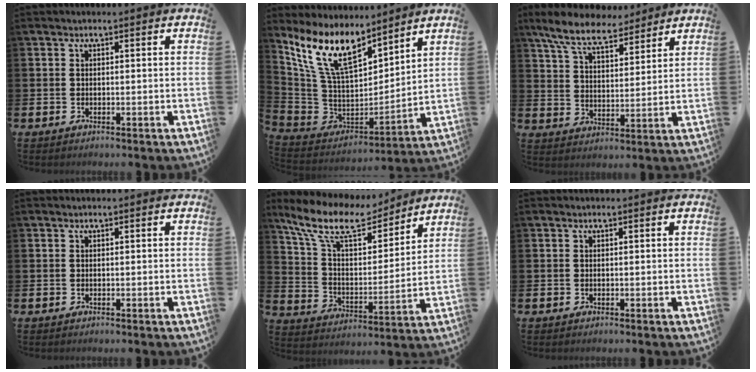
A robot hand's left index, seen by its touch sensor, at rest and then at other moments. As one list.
[{"total": 12.3, "force": [8.9, 5.2, 6.7], "torque": [-0.170, -0.045, 0.163]}, {"total": 8.0, "force": [7.3, 2.1, 2.8], "torque": [-0.085, -0.027, 0.133]}, {"total": 0.0}, {"total": 11.2, "force": [9.6, 3.5, 4.7], "torque": [-0.132, -0.057, 0.166]}, {"total": 0.0}]